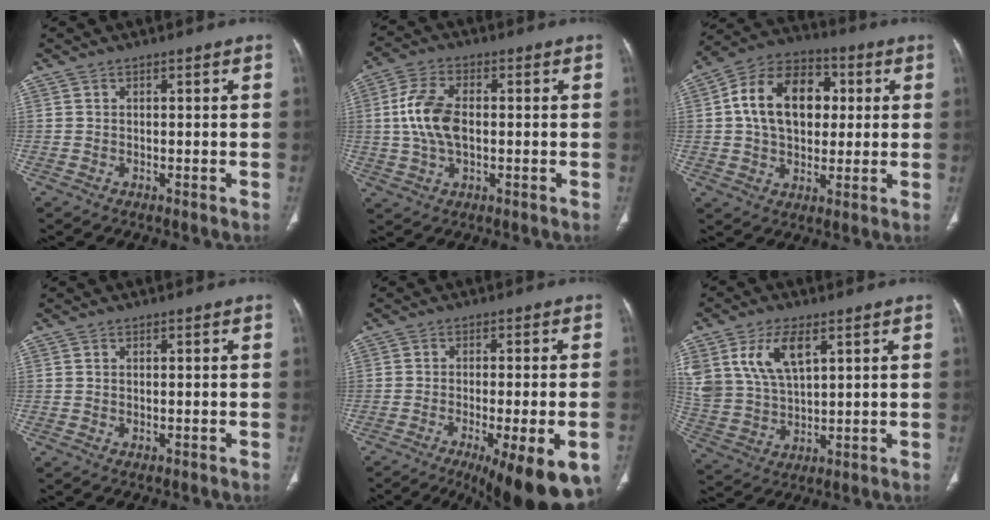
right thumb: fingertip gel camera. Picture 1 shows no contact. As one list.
[{"total": 9.6, "force": [0.3, 5.4, 8.0], "torque": [-0.167, 0.009, 0.005]}, {"total": 16.6, "force": [2.6, 11.5, 11.7], "torque": [-0.164, 0.018, 0.036]}, {"total": 0.5, "force": [-0.1, 0.3, 0.4], "torque": [-0.013, -0.005, 0.001]}, {"total": 17.9, "force": [-9.3, 4.7, 14.6], "torque": [-0.165, -0.003, -0.125]}, {"total": 12.2, "force": [5.6, 6.4, 8.7], "torque": [-0.170, -0.015, 0.120]}]